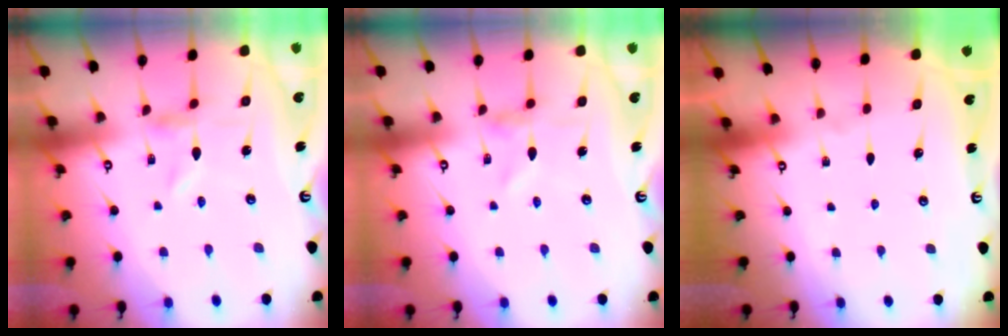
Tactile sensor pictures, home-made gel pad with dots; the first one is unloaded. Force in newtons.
{"total": 2.6, "press": 2.6, "slide": 0.3}
{"total": 0.0}